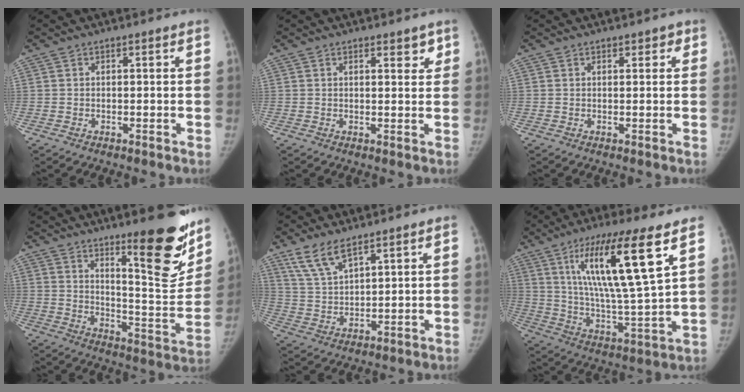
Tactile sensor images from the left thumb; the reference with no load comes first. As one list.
[{"total": 2.6, "force": [1.6, 1.2, 1.6], "torque": [-0.005, -0.009, 0.021]}, {"total": 1.6, "force": [0.9, 1.0, 0.8], "torque": [0.008, -0.002, 0.007]}, {"total": 16.8, "force": [10.6, 4.2, 12.3], "torque": [-0.115, -0.084, 0.157]}, {"total": 7.2, "force": [5.2, 2.2, 4.4], "torque": [-0.083, -0.021, 0.110]}, {"total": 19.2, "force": [8.7, 2.5, 16.9], "torque": [-0.295, -0.044, 0.153]}]